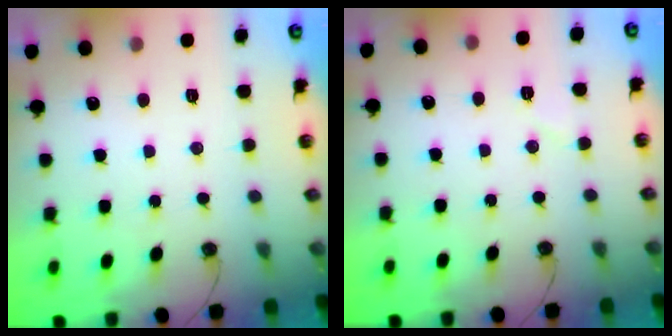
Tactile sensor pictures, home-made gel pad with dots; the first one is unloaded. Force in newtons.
{"total": 4.5, "press": 4.1, "slide": 1.9}